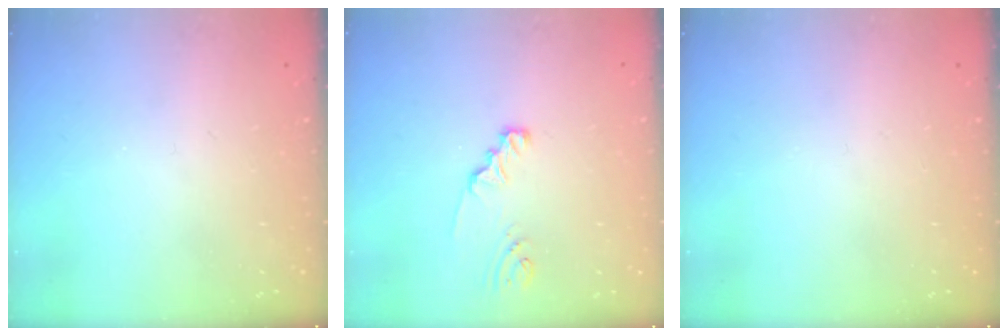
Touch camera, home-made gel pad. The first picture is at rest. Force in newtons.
{"total": 2.1, "press": 2.1, "slide": 0.2}
{"total": 0.0}